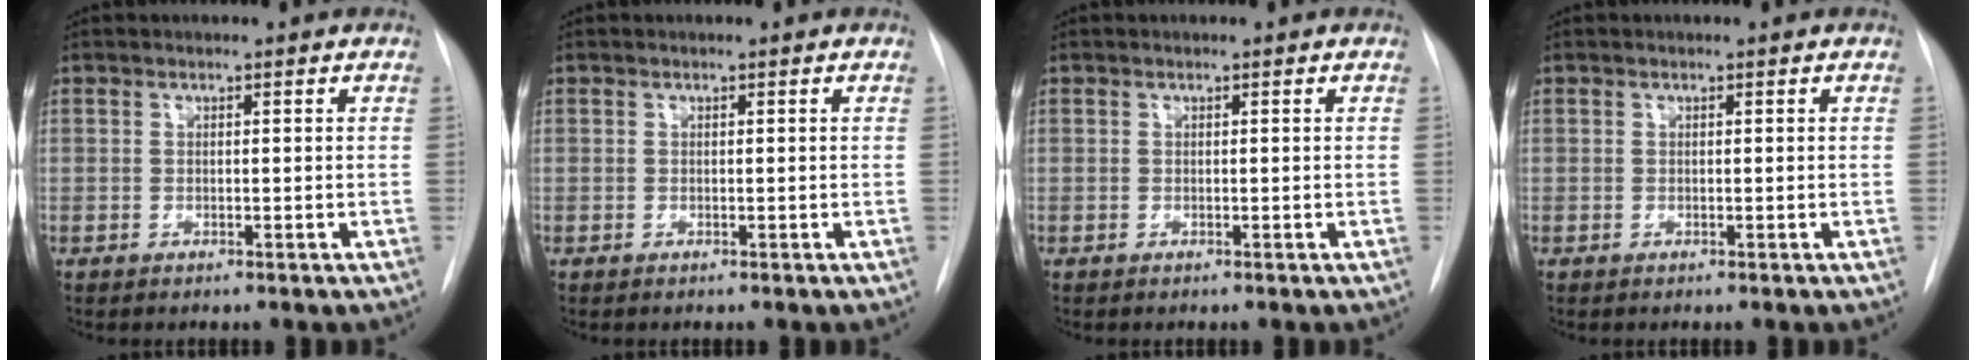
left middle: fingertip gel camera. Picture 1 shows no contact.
{"total": 0.0}
{"total": 0.0}
{"total": 0.0}